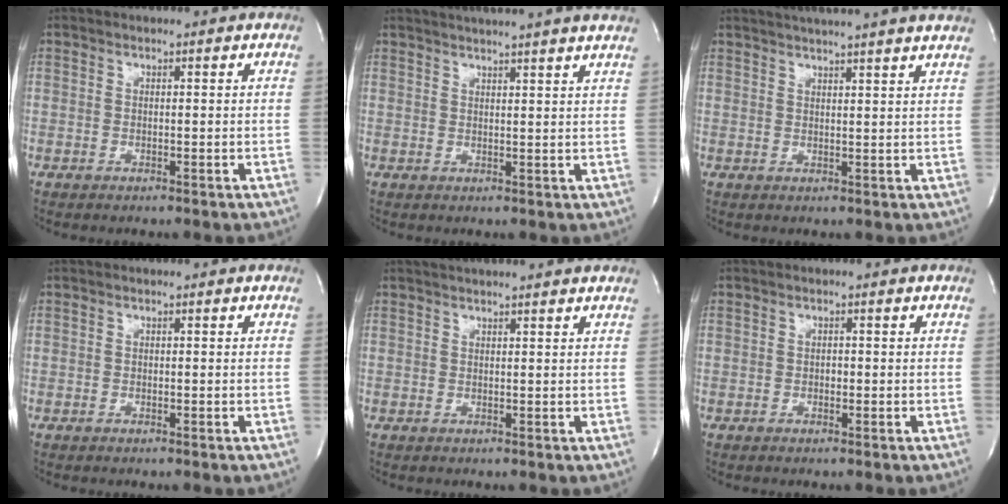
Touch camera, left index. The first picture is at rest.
{"total": 13.1, "force": [11.7, -0.8, 5.8], "torque": [-0.100, 0.006, 0.140]}
{"total": 14.4, "force": [12.8, -0.7, 6.6], "torque": [-0.114, 0.006, 0.157]}
{"total": 0.0}
{"total": 7.4, "force": [6.7, -0.3, 3.2], "torque": [-0.048, 0.026, 0.076]}
{"total": 0.6, "force": [-0.2, 0.4, 0.4], "torque": [-0.006, 0.001, -0.005]}